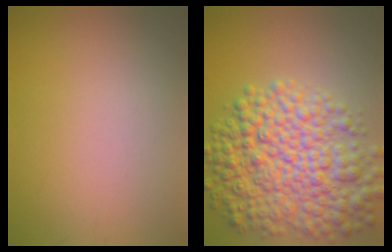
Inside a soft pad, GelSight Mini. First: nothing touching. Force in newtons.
{"total": 9.7, "press": 9.7, "slide": 0.3}